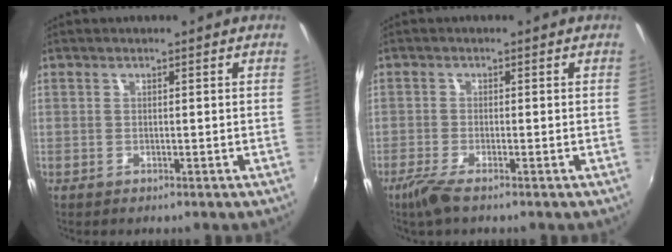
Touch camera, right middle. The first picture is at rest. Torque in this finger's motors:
{"motor_torque": [1.05, -0.96, 0.33, 0.09]}